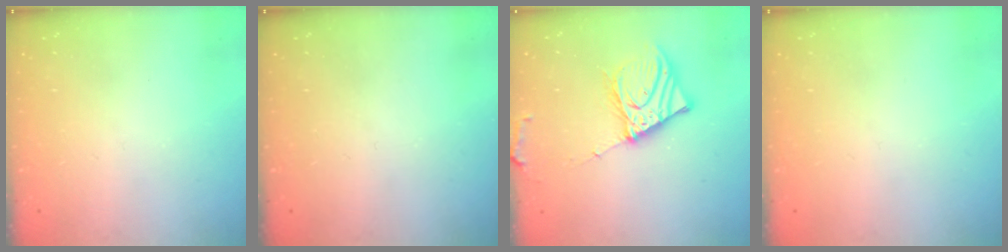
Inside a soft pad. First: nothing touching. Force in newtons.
{"total": 0.0}
{"total": 12.6, "press": 12.5, "slide": 1.2}
{"total": 0.0}